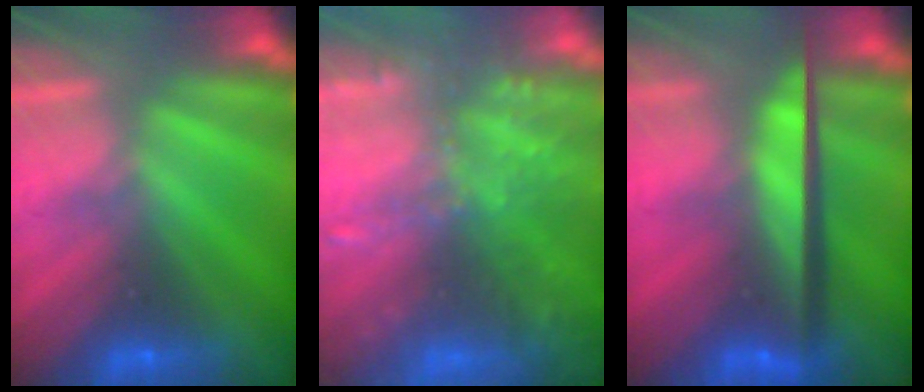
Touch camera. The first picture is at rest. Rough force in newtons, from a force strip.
{"total": 7.1}
{"total": 9.7}